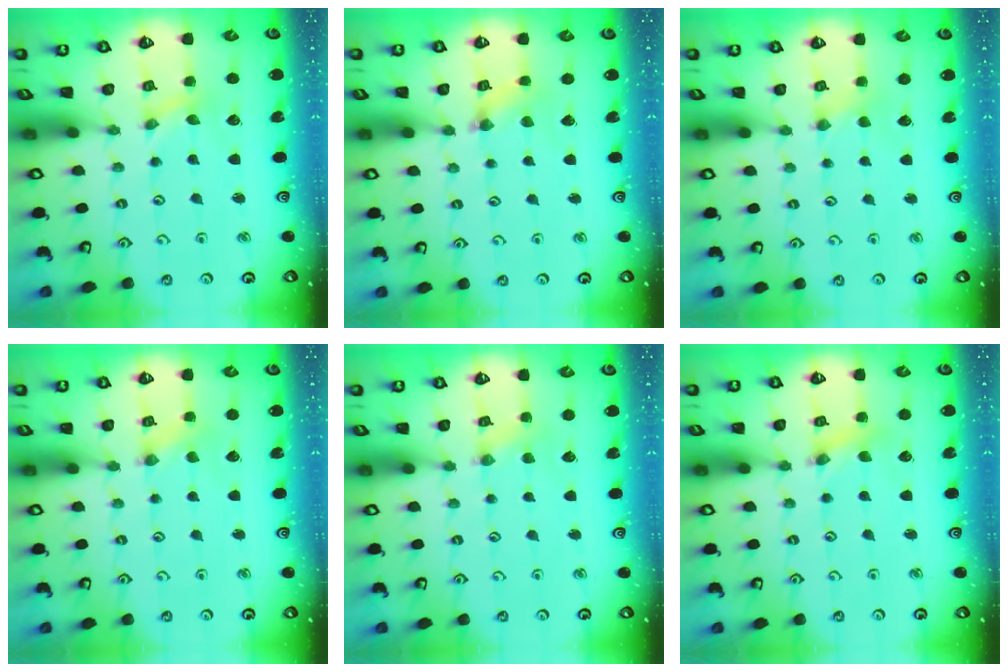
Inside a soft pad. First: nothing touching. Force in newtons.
{"total": 1.0, "press": 1.0, "slide": 0.3}
{"total": 1.2, "press": 1.2, "slide": 0.3}
{"total": 0.7, "press": 0.7, "slide": 0.2}
{"total": 1.3, "press": 1.2, "slide": 0.2}
{"total": 2.5, "press": 2.4, "slide": 0.3}